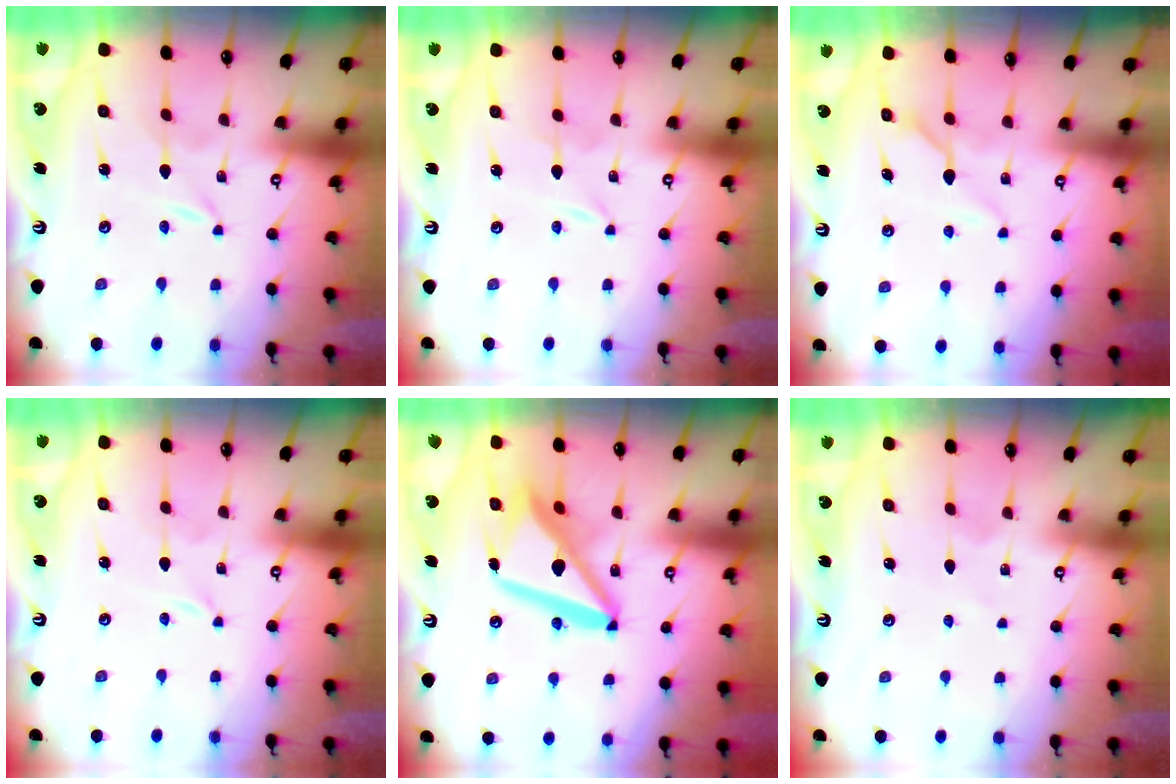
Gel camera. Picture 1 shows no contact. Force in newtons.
{"total": 2.0, "press": 2.0, "slide": 0.3}
{"total": 6.2, "press": 6.2, "slide": 0.6}
{"total": 0.0}
{"total": 14.4, "press": 14.4, "slide": 1.5}
{"total": 2.3, "press": 2.3, "slide": 0.3}